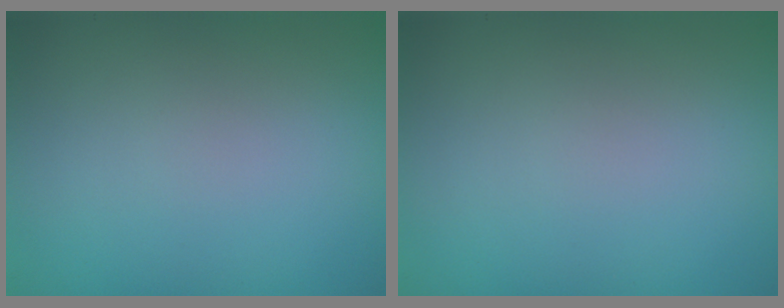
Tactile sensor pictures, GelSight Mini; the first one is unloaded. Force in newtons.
{"total": 0.0}